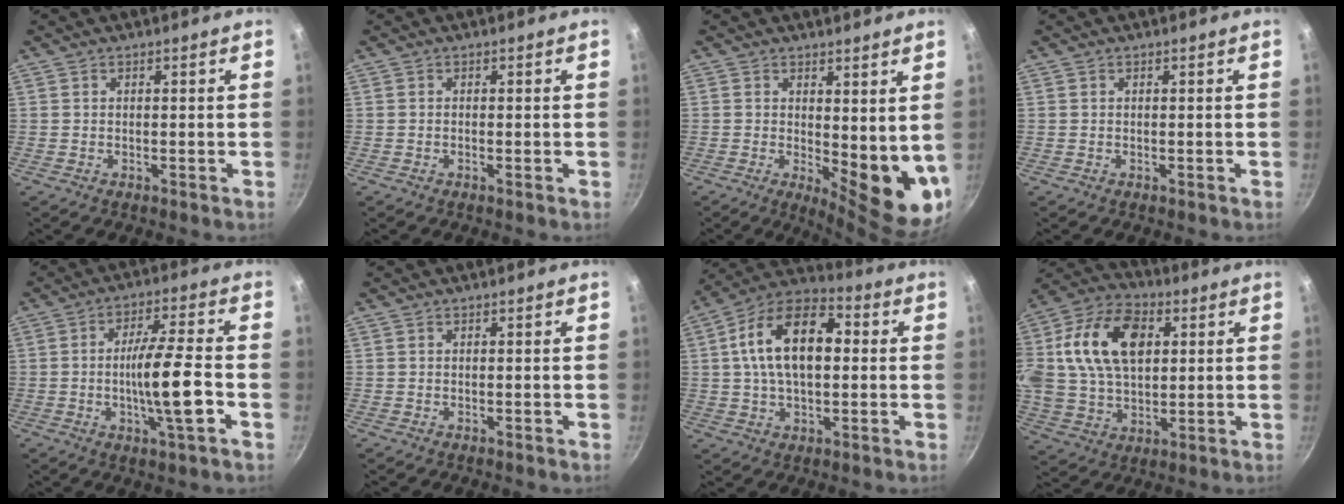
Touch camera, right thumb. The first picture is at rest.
{"total": 0.0}
{"total": 11.1, "force": [1.9, 4.5, 9.9], "torque": [-0.106, -0.029, 0.036]}
{"total": 0.0}
{"total": 10.9, "force": [-2.6, 1.3, 10.5], "torque": [-0.181, 0.016, -0.050]}
{"total": 0.0}
{"total": 17.0, "force": [2.4, 9.8, 13.6], "torque": [-0.207, 0.028, 0.024]}
{"total": 22.3, "force": [5.3, 14.5, 16.1], "torque": [-0.294, 0.017, 0.087]}